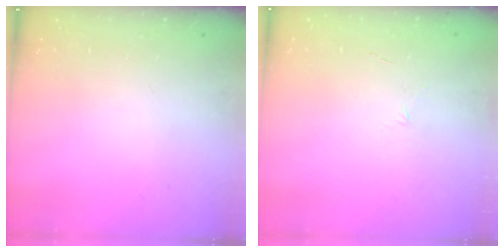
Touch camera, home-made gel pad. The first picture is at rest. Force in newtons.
{"total": 3.6, "press": 3.5, "slide": 0.9}